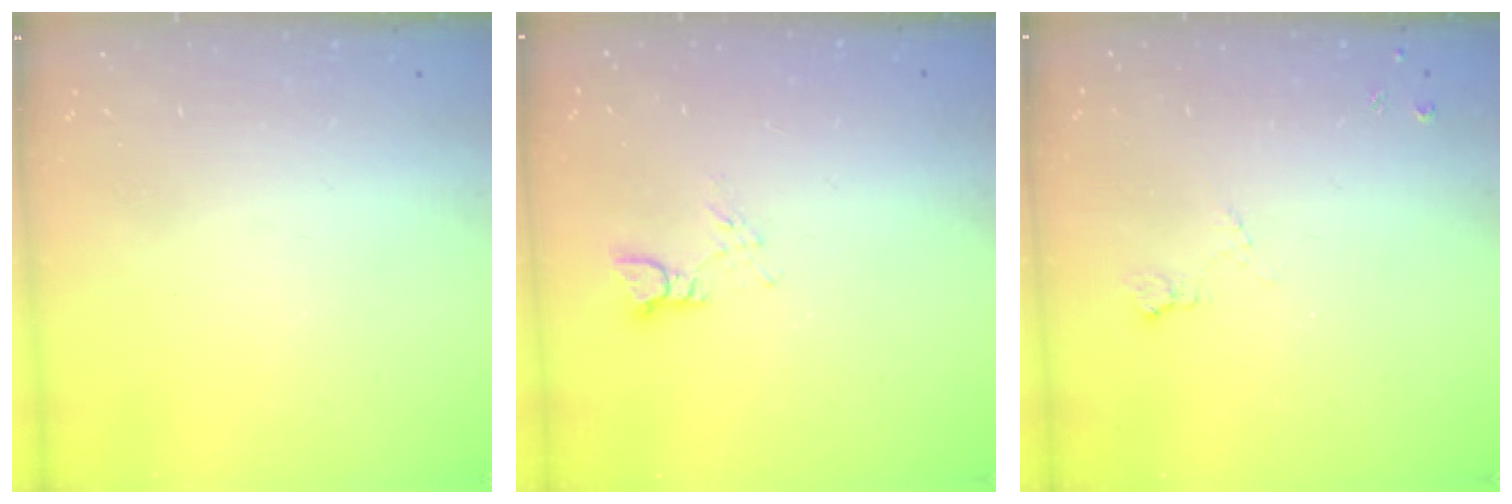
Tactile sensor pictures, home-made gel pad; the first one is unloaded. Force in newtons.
{"total": 3.3, "press": 3.3, "slide": 0.2}
{"total": 5.0, "press": 5.0, "slide": 0.6}